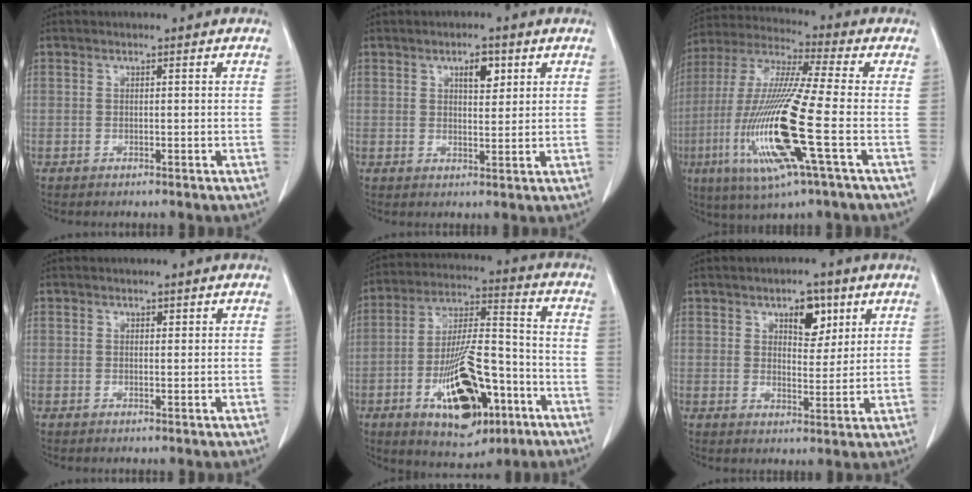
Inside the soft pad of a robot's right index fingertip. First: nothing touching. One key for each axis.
{"total": 3.8, "fx": 1.8, "fy": 1.5, "fz": 2.9, "tx": -0.046, "ty": -0.001, "tz": 0.030}
{"total": 18.7, "fx": -5.0, "fy": 0.5, "fz": 18.0, "tx": -0.386, "ty": -0.022, "tz": -0.099}
{"total": 0.6, "fx": 0.4, "fy": 0.3, "fz": 0.3, "tx": -0.002, "ty": -0.002, "tz": 0.005}
{"total": 17.7, "fx": -7.3, "fy": 6.3, "fz": 14.9, "tx": -0.263, "ty": 0.004, "tz": -0.107}
{"total": 5.6, "fx": 3.0, "fy": 2.8, "fz": 3.9, "tx": -0.055, "ty": 0.003, "tz": 0.046}